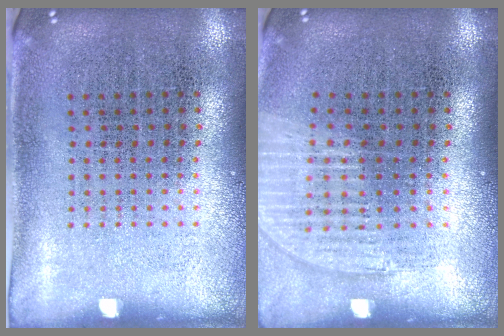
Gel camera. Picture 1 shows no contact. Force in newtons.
{"total": 1.2, "press": 1.2, "slide": 0.3}